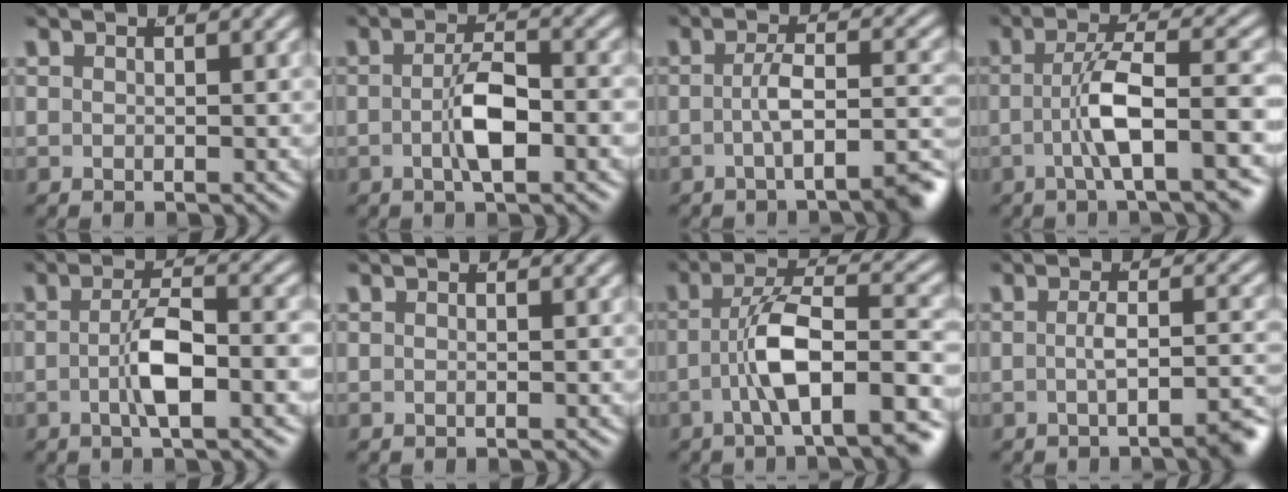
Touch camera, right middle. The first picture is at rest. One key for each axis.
{"total": 3.4, "fx": -1.1, "fy": 0.6, "fz": 3.2, "tx": -0.060, "ty": -0.008, "tz": -0.016}
{"total": 5.0, "fx": -3.3, "fy": 0.8, "fz": 3.7, "tx": -0.060, "ty": -0.008, "tz": -0.050}
{"total": 5.1, "fx": -1.6, "fy": 0.5, "fz": 4.8, "tx": -0.084, "ty": 0.000, "tz": -0.020}
{"total": 3.7, "fx": -1.2, "fy": 0.3, "fz": 3.5, "tx": -0.063, "ty": -0.003, "tz": -0.017}
{"total": 0.0}
{"total": 6.5, "fx": -2.7, "fy": 1.7, "fz": 5.7, "tx": -0.096, "ty": -0.004, "tz": -0.036}
{"total": 3.7, "fx": -2.5, "fy": 0.3, "fz": 2.7, "tx": -0.042, "ty": -0.007, "tz": -0.041}